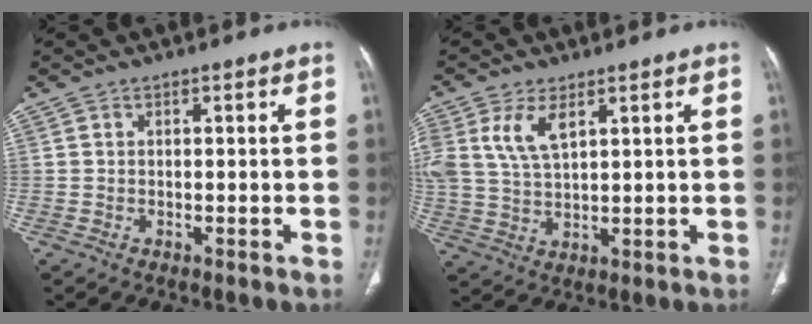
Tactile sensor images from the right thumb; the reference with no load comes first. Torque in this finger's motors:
{"motor_torque": [0.04, 0.06, 0.97, 0.74, 0.11]}